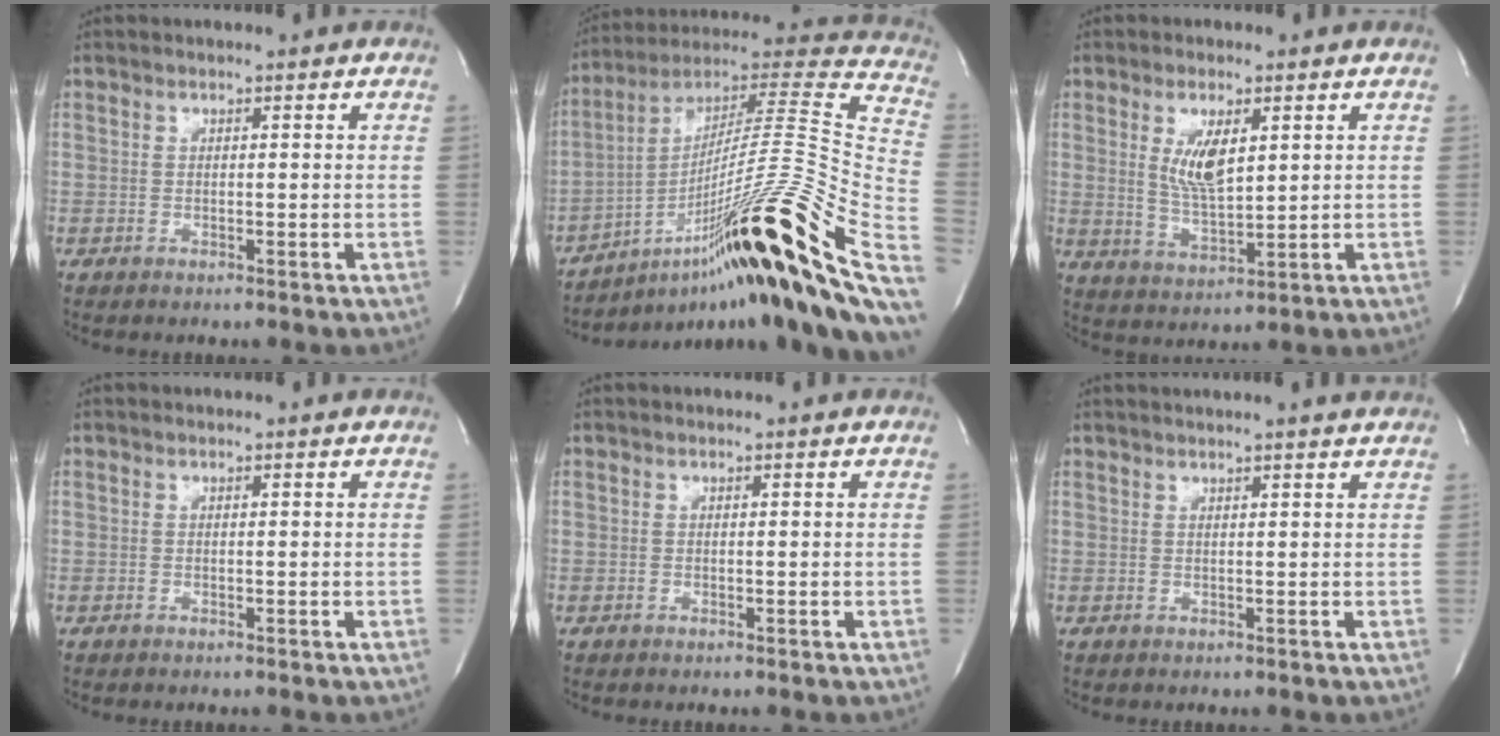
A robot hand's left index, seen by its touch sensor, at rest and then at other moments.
{"total": 35.6, "force": [-13.3, 2.2, 33.0], "torque": [-0.421, -0.006, -0.217]}
{"total": 6.3, "force": [1.8, 1.9, 5.7], "torque": [-0.112, -0.006, 0.042]}
{"total": 0.0}
{"total": 0.0}
{"total": 5.7, "force": [5.2, -0.7, 2.4], "torque": [-0.035, 0.020, 0.054]}